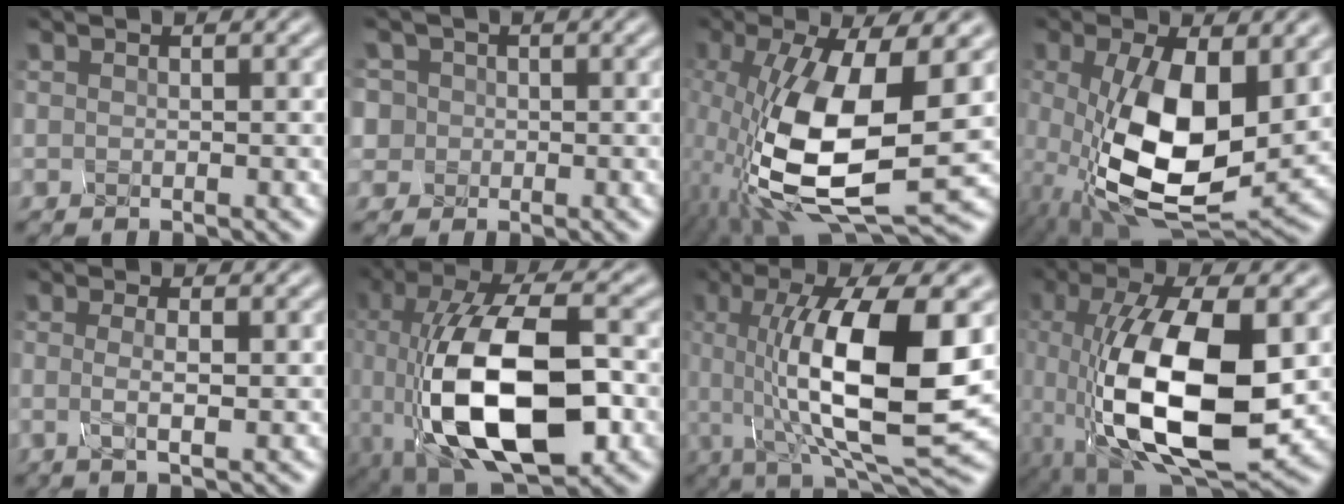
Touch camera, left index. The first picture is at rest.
{"total": 1.7, "force": [0.3, 1.6, -0.6], "torque": [0.006, 0.010, 0.002]}
{"total": 12.1, "force": [-1.1, 5.3, 10.9], "torque": [-0.235, -0.030, -0.004]}
{"total": 10.3, "force": [-0.8, 5.1, 9.0], "torque": [-0.189, -0.028, 0.008]}
{"total": 1.8, "force": [-0.2, 0.4, 1.7], "torque": [-0.040, -0.007, 0.005]}
{"total": 13.0, "force": [-2.8, 6.1, 11.2], "torque": [-0.219, -0.007, -0.045]}
{"total": 12.1, "force": [0.3, 3.7, 11.5], "torque": [-0.192, -0.008, 0.017]}
{"total": 12.4, "force": [-1.6, 5.4, 11.0], "torque": [-0.227, -0.015, -0.021]}